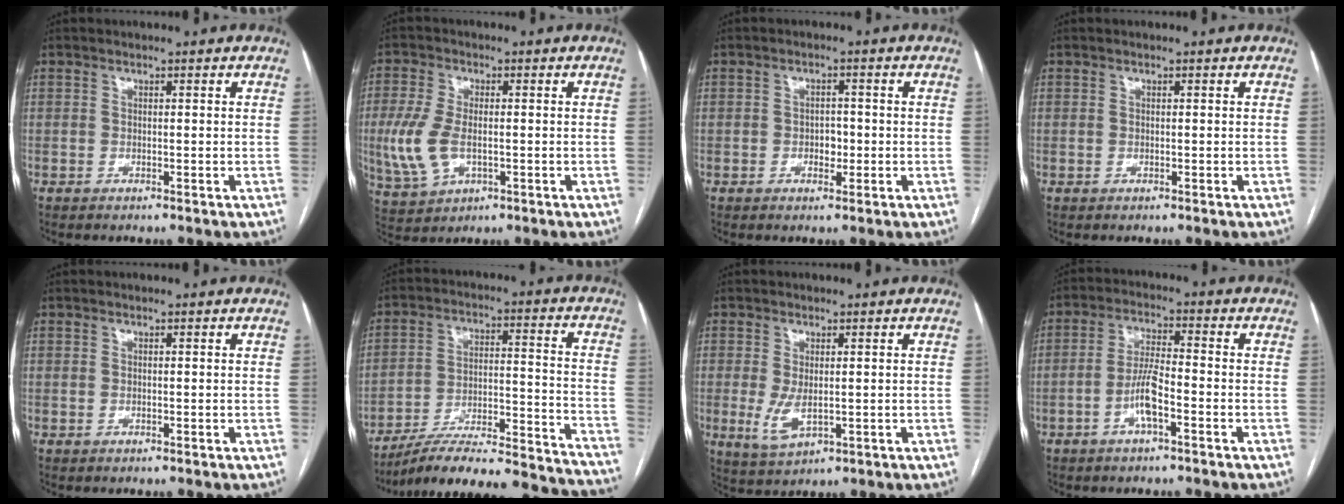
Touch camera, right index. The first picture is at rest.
{"total": 7.8, "force": [-1.1, 4.2, 6.5], "torque": [-0.163, -0.004, -0.016]}
{"total": 2.4, "force": [-0.6, 1.6, 1.7], "torque": [-0.022, 0.005, -0.007]}
{"total": 0.0}
{"total": 0.0}
{"total": 28.4, "force": [-26.1, 2.4, 10.9], "torque": [-0.105, 0.003, -0.365]}
{"total": 4.5, "force": [-0.3, 1.9, 4.0], "torque": [-0.087, -0.017, 0.007]}
{"total": 5.6, "force": [-2.3, 0.9, 5.0], "torque": [-0.105, 0.007, -0.046]}